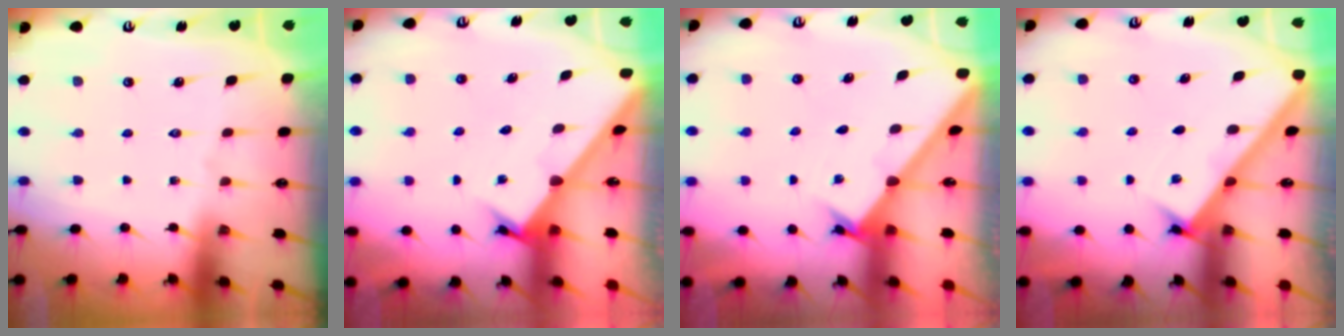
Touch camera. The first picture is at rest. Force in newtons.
{"total": 1.9, "press": 1.9, "slide": 0.2}
{"total": 1.6, "press": 1.6, "slide": 0.2}
{"total": 2.7, "press": 2.6, "slide": 0.3}